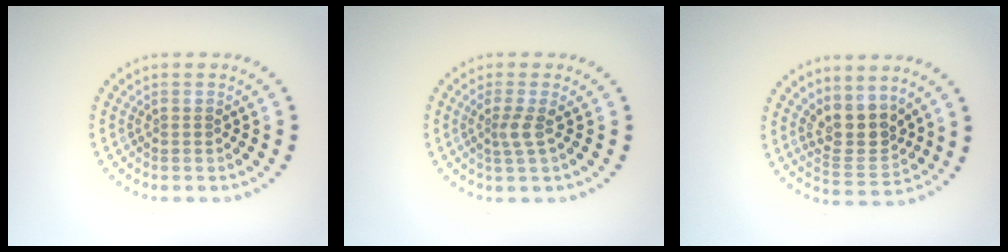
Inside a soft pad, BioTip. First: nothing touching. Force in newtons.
{"total": 1.8, "press": 1.3, "slide": 1.3}
{"total": 3.8, "press": 3.3, "slide": 1.8}